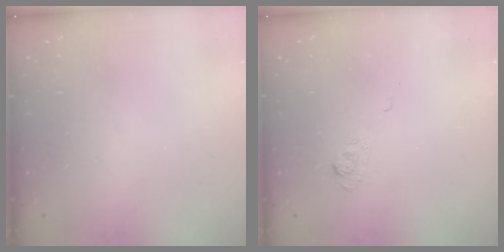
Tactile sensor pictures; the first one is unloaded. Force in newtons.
{"total": 3.2, "press": 2.8, "slide": 1.5}